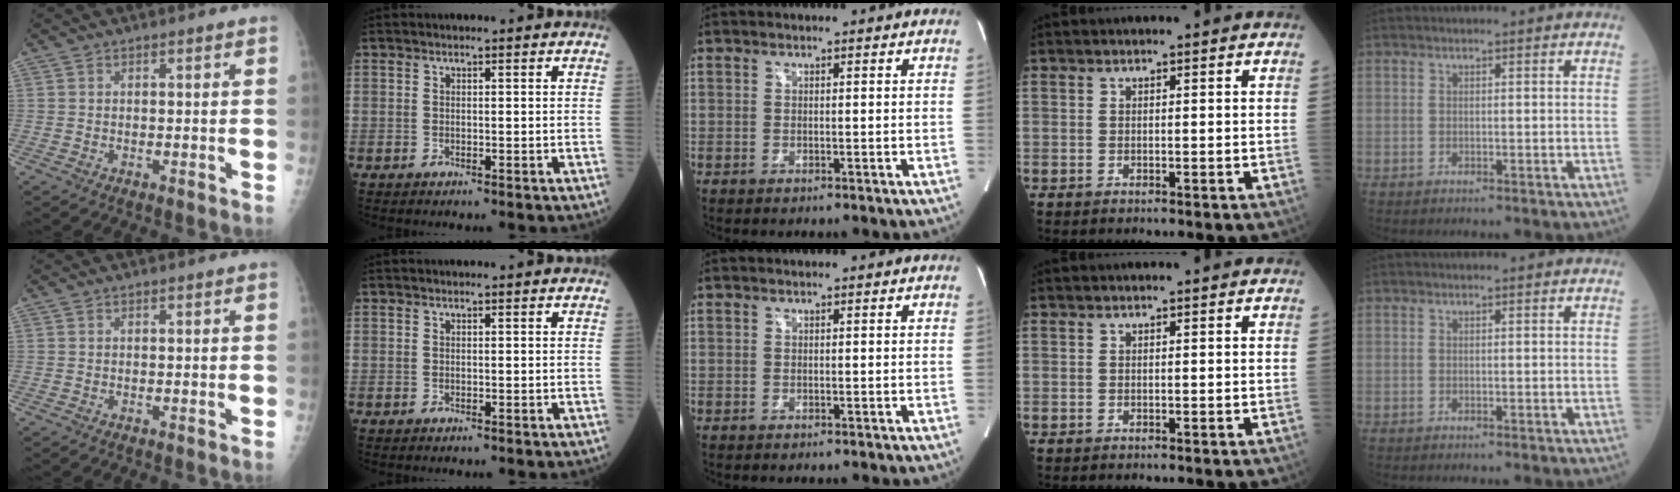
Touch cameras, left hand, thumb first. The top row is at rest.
{}